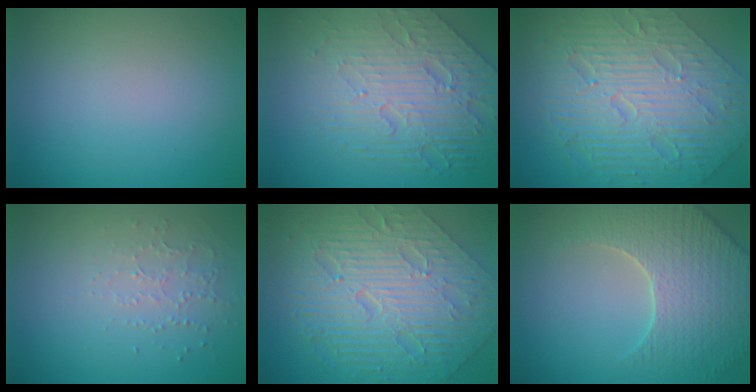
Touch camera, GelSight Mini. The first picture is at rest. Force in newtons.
{"total": 6.6, "press": 5.2, "slide": 4.0}
{"total": 10.8, "press": 7.2, "slide": 8.1}
{"total": 1.0, "press": 0.7, "slide": 0.8}
{"total": 10.7, "press": 7.2, "slide": 8.0}
{"total": 5.4, "press": 5.1, "slide": 1.7}